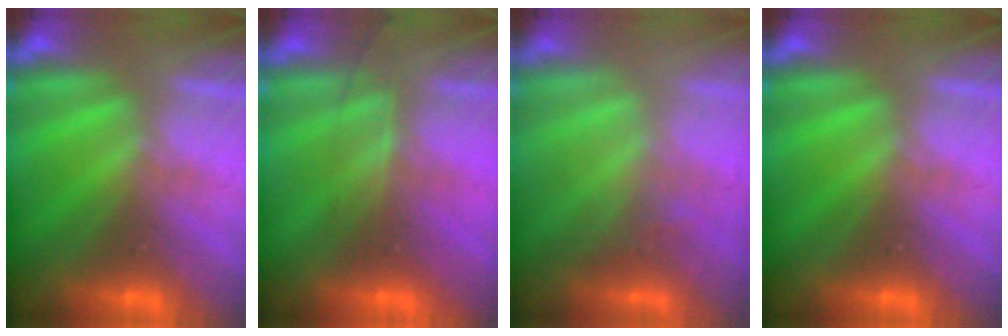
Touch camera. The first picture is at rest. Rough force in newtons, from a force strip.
{"total": 2.5}
{"total": 3.0}
{"total": 0.0}